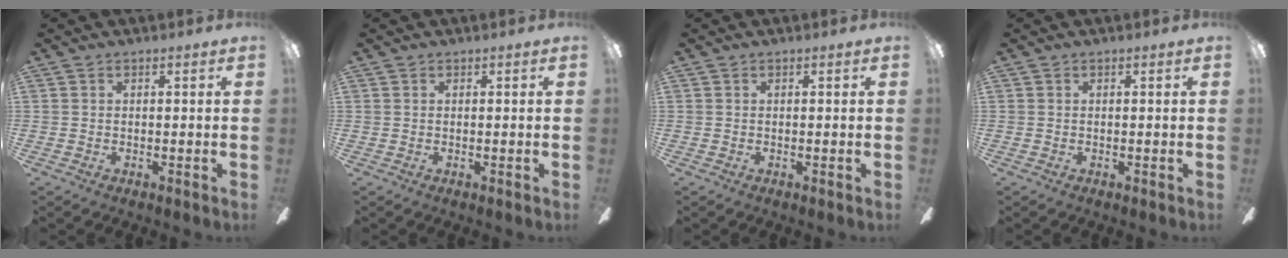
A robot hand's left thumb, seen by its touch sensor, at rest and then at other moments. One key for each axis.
{"total": 0.0}
{"total": 0.0}
{"total": 0.0}